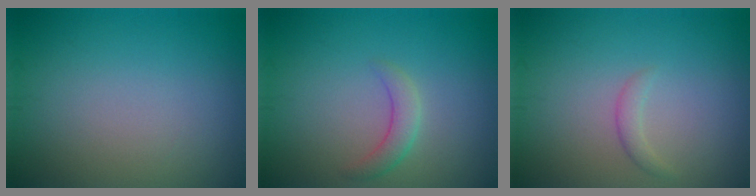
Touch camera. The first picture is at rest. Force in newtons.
{"total": 1.8, "press": 1.8, "slide": 0.2}
{"total": 1.0, "press": 1.0, "slide": 0.1}